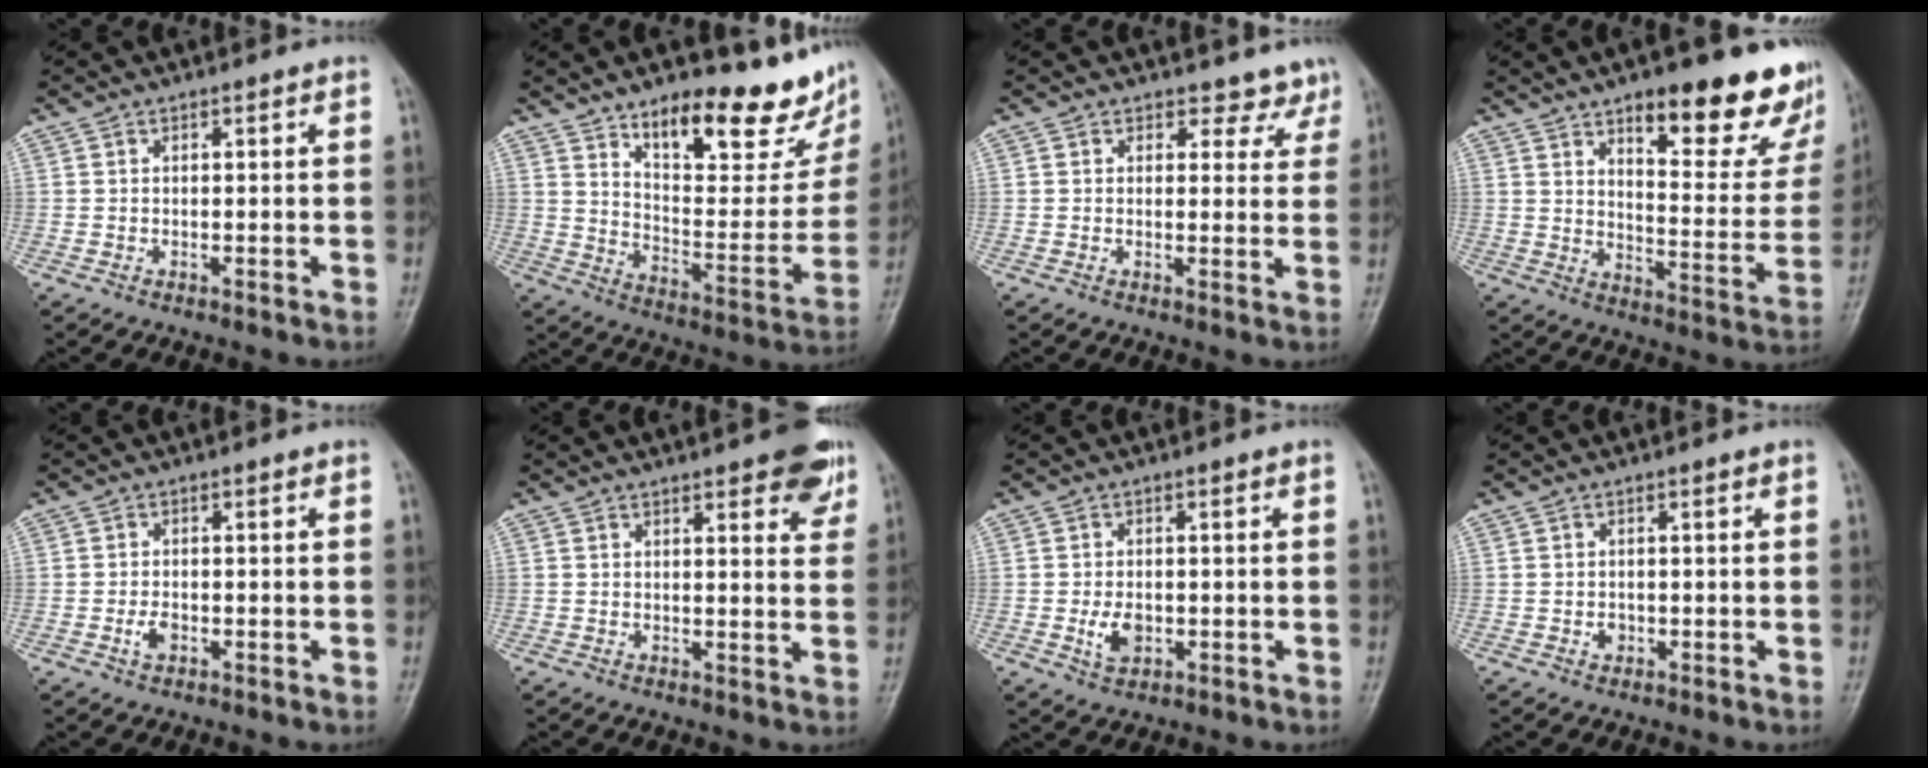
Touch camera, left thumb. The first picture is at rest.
{"total": 22.5, "force": [15.2, 8.3, 14.4], "torque": [-0.143, -0.091, 0.230]}
{"total": 4.3, "force": [3.5, 2.4, 0.0], "torque": [0.030, -0.025, 0.027]}
{"total": 21.5, "force": [13.5, 7.3, 15.0], "torque": [-0.143, -0.076, 0.188]}
{"total": 2.1, "force": [-0.7, 1.3, 1.5], "torque": [-0.027, 0.002, -0.013]}
{"total": 9.1, "force": [5.8, 2.9, 6.3], "torque": [-0.051, -0.023, 0.068]}
{"total": 3.9, "force": [-0.7, 2.6, 2.9], "torque": [-0.048, -0.003, -0.007]}
{"total": 1.2, "force": [-0.3, 1.0, 0.6], "torque": [-0.004, 0.002, -0.002]}